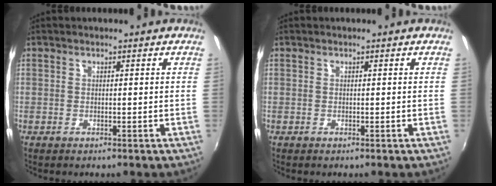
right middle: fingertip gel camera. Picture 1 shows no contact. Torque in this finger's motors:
{"motor_torque": [0.18, -0.10, 0.04, 0.01]}